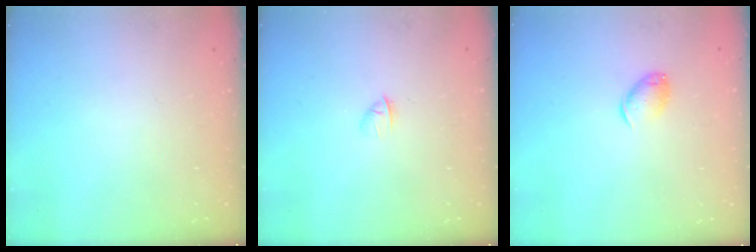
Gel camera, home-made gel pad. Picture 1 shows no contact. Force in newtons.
{"total": 1.7, "press": 1.6, "slide": 0.5}
{"total": 7.2, "press": 7.2, "slide": 1.0}